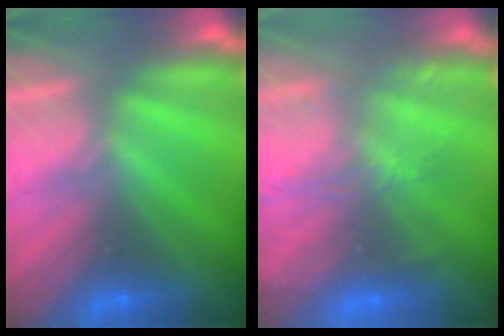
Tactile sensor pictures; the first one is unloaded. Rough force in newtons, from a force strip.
{"total": 5.7}